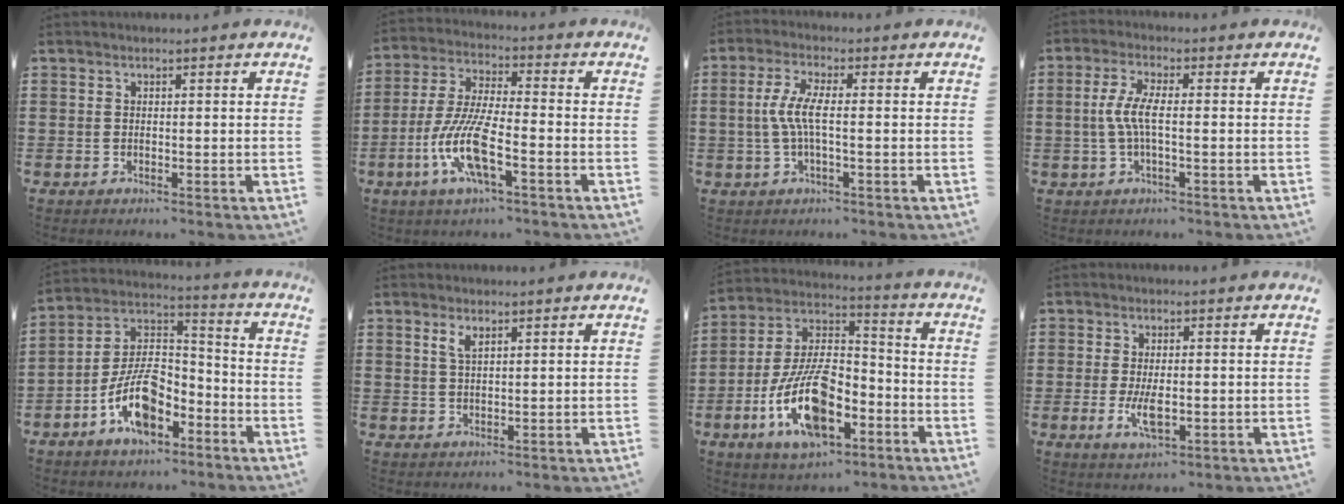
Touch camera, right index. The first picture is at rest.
{"total": 10.0, "force": [-4.2, 2.4, 8.7], "torque": [-0.203, -0.013, -0.085]}
{"total": 5.4, "force": [-0.5, 1.2, 5.2], "torque": [-0.123, -0.007, -0.022]}
{"total": 5.1, "force": [-0.5, 1.1, 5.0], "torque": [-0.119, -0.008, -0.021]}
{"total": 10.7, "force": [-5.7, 5.5, 7.2], "torque": [-0.164, 0.004, -0.112]}
{"total": 2.1, "force": [1.3, 0.8, 1.5], "torque": [-0.033, 0.004, 0.022]}
{"total": 14.7, "force": [-6.4, 6.5, 11.5], "torque": [-0.248, 0.009, -0.121]}
{"total": 4.2, "force": [-0.6, 1.7, 3.8], "torque": [-0.081, -0.005, -0.012]}